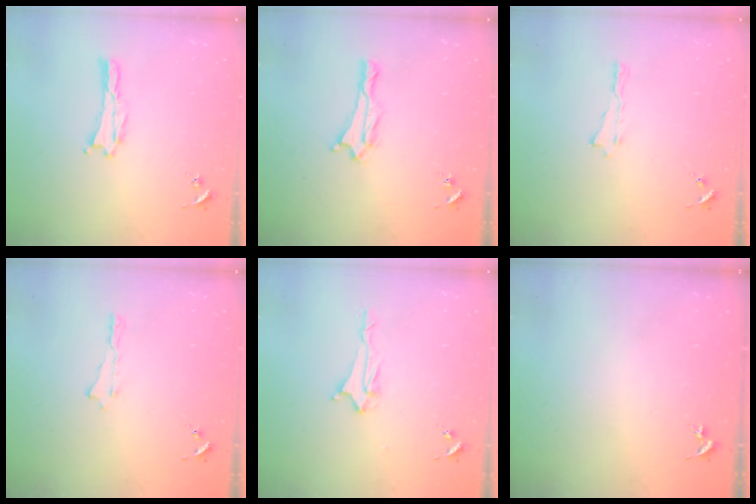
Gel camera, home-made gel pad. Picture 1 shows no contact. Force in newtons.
{"total": 1.4, "press": 1.4, "slide": 0.2}
{"total": 0.0}
{"total": 0.0}
{"total": 2.0, "press": 2.0, "slide": 0.4}
{"total": 0.0}